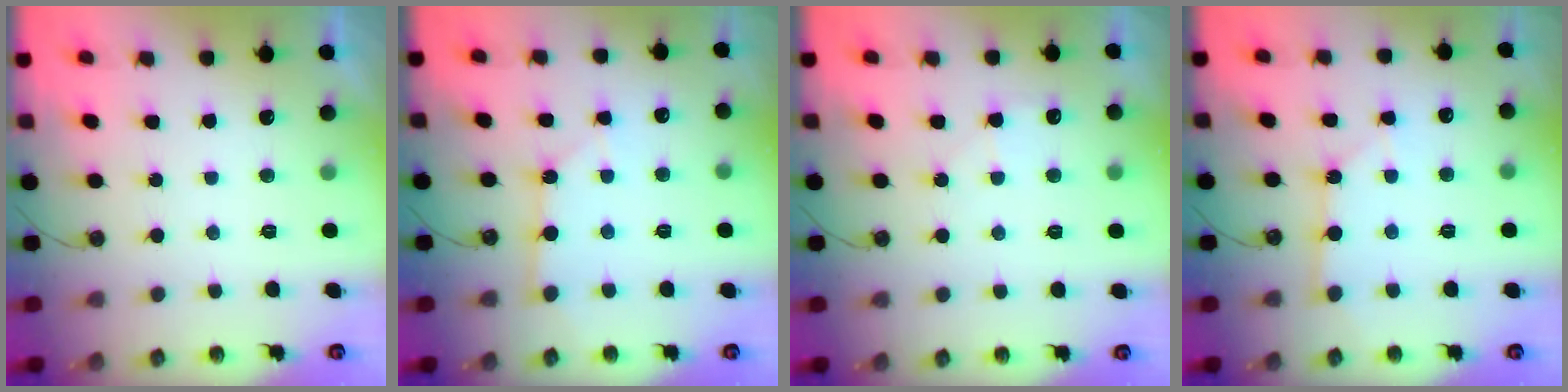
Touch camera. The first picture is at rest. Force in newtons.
{"total": 2.6, "press": 2.6, "slide": 0.3}
{"total": 6.5, "press": 6.5, "slide": 0.8}
{"total": 2.6, "press": 2.6, "slide": 0.3}